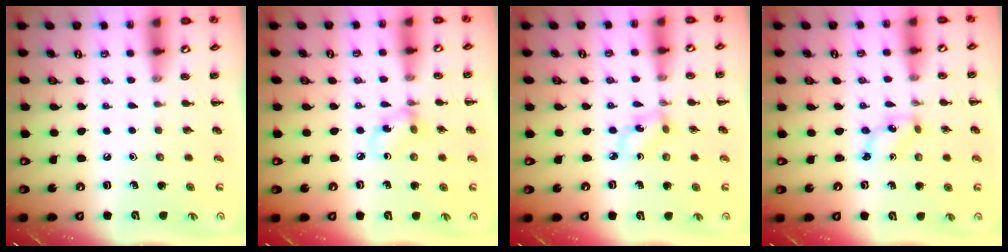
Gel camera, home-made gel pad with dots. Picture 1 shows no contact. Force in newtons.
{"total": 4.4, "press": 4.3, "slide": 0.6}
{"total": 2.0, "press": 2.0, "slide": 0.5}
{"total": 1.9, "press": 1.9, "slide": 0.3}